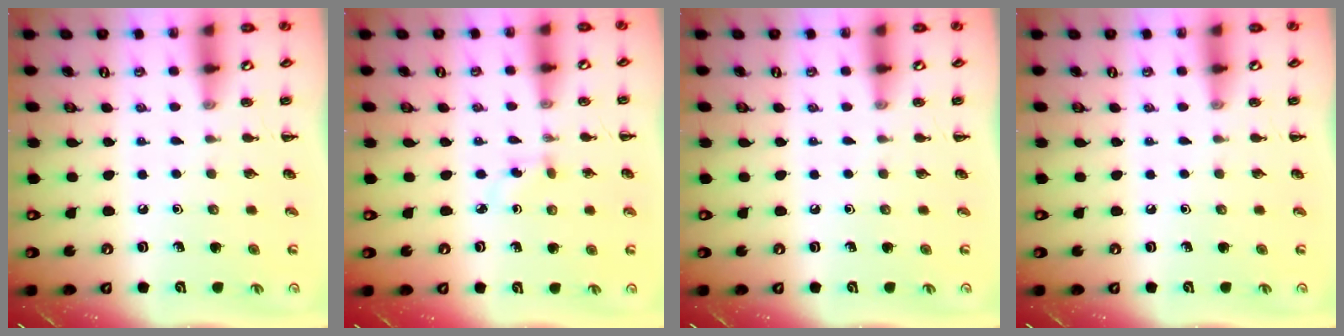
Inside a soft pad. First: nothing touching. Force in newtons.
{"total": 2.8, "press": 2.5, "slide": 1.2}
{"total": 0.0}
{"total": 0.0}